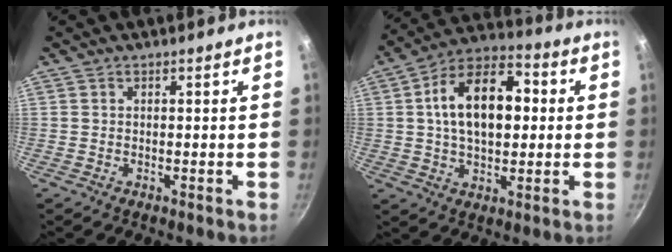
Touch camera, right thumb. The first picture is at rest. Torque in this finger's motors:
{"motor_torque": [-1.05, 1.60, 1.39, 0.06, 0.43]}